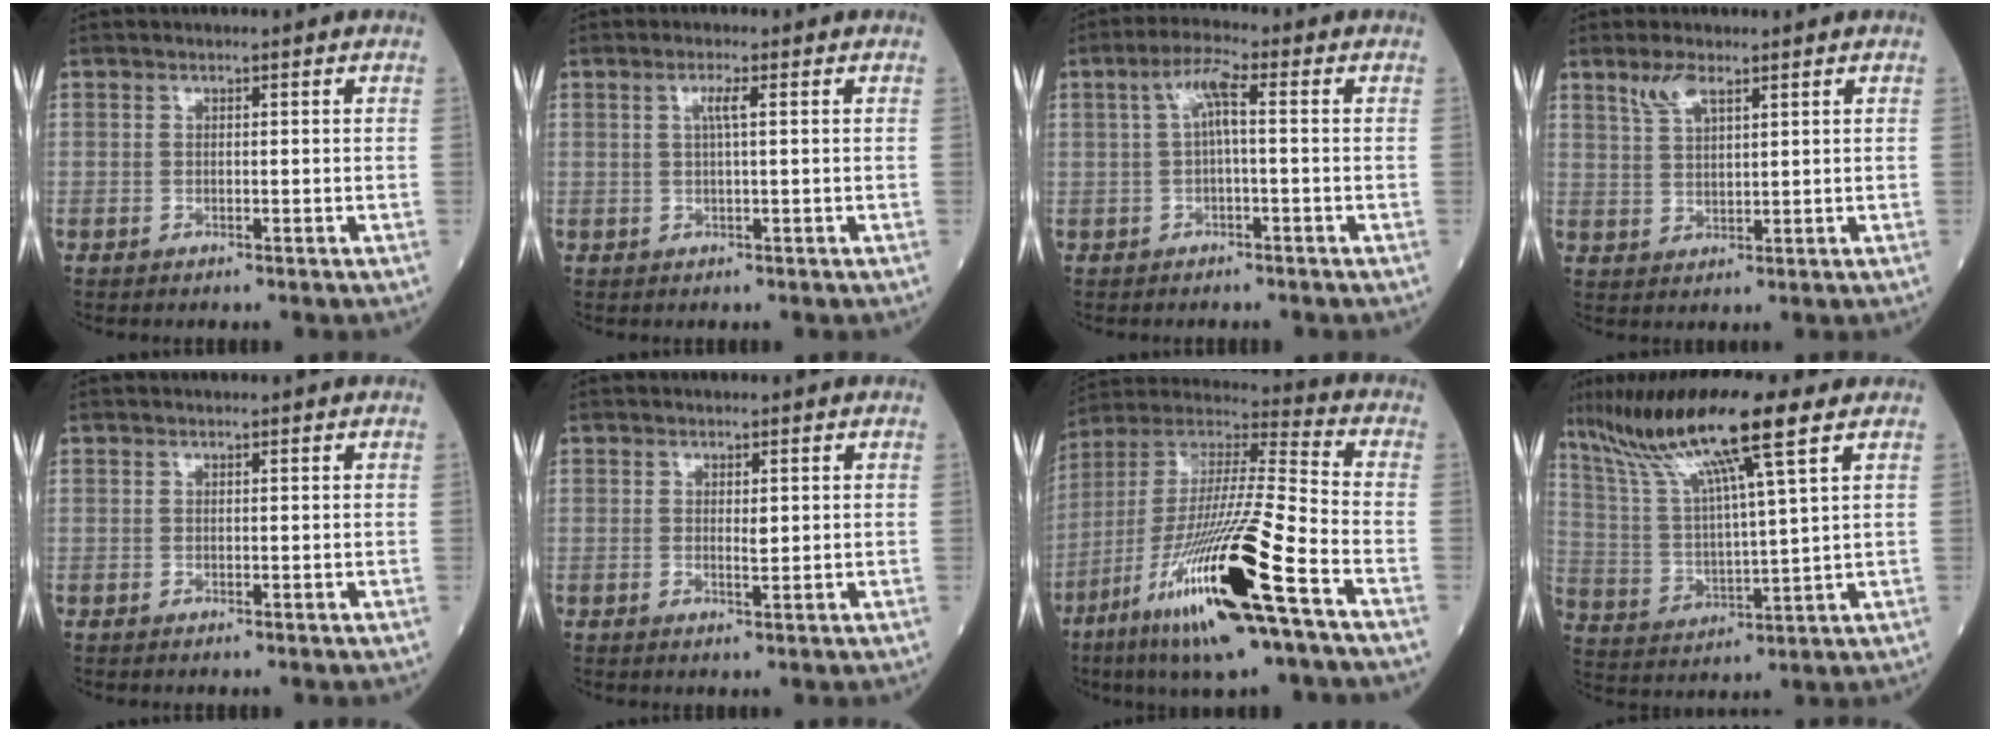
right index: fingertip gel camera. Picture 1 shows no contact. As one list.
[{"total": 2.0, "force": [0.6, -0.2, 1.9], "torque": [-0.039, 0.002, 0.011]}, {"total": 4.5, "force": [0.4, 0.5, 4.5], "torque": [-0.085, 0.018, 0.009]}, {"total": 4.0, "force": [2.8, 1.0, 2.7], "torque": [-0.062, 0.005, 0.061]}, {"total": 0.0}, {"total": 1.5, "force": [0.3, 0.3, 1.4], "torque": [-0.026, -0.002, 0.007]}, {"total": 23.3, "force": [-10.7, 1.1, 20.7], "torque": [-0.409, -0.052, -0.200]}, {"total": 16.4, "force": [11.0, -0.3, 12.2], "torque": [-0.234, 0.023, 0.200]}]